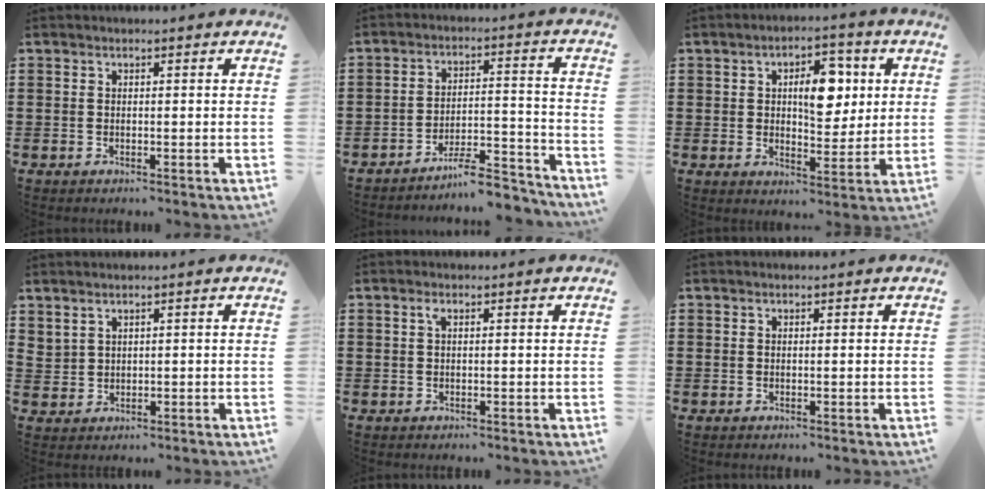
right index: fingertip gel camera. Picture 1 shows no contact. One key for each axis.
{"total": 7.5, "fx": -6.7, "fy": 1.1, "fz": 3.2, "tx": -0.046, "ty": 0.016, "tz": -0.122}
{"total": 8.1, "fx": 2.0, "fy": 4.5, "fz": 6.4, "tx": -0.098, "ty": 0.001, "tz": 0.023}
{"total": 1.8, "fx": 1.5, "fy": 1.0, "fz": 0.3, "tx": -0.011, "ty": 0.004, "tz": 0.030}
{"total": 1.1, "fx": 0.4, "fy": 0.2, "fz": 1.0, "tx": -0.021, "ty": 0.003, "tz": 0.007}
{"total": 0.0}